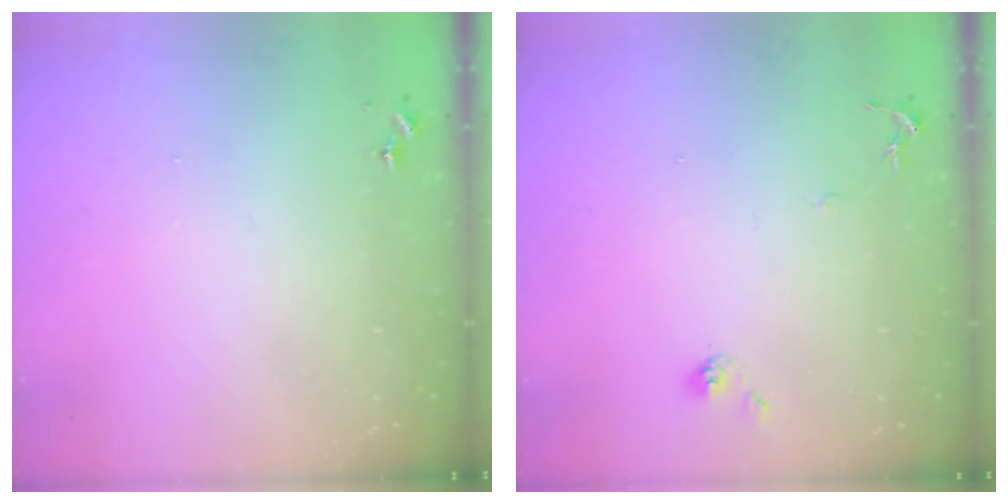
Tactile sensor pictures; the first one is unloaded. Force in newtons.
{"total": 6.4, "press": 6.4, "slide": 0.4}